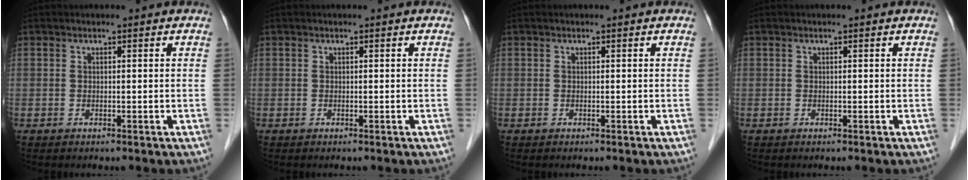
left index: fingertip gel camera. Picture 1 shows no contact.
{"total": 0.0}
{"total": 0.0}
{"total": 0.0}